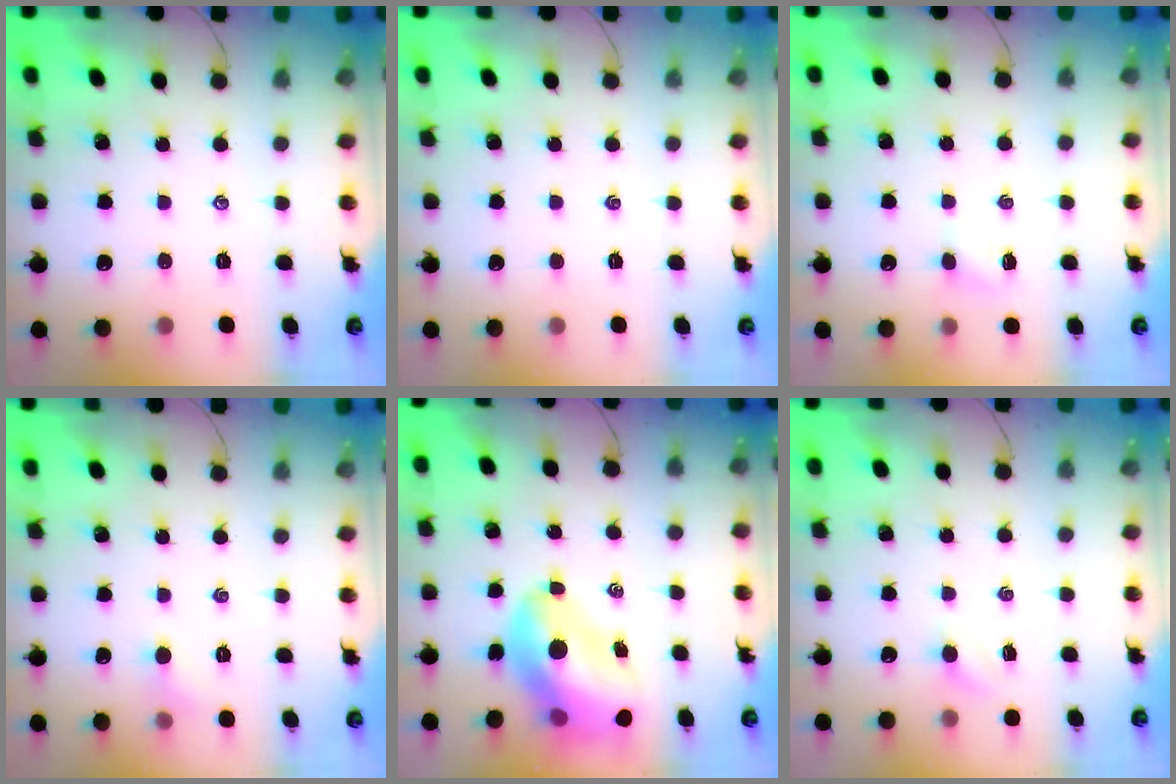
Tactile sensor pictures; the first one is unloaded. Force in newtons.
{"total": 0.0}
{"total": 2.6, "press": 2.5, "slide": 0.9}
{"total": 4.8, "press": 4.6, "slide": 1.5}
{"total": 13.7, "press": 13.2, "slide": 3.9}
{"total": 2.8, "press": 2.7, "slide": 0.9}